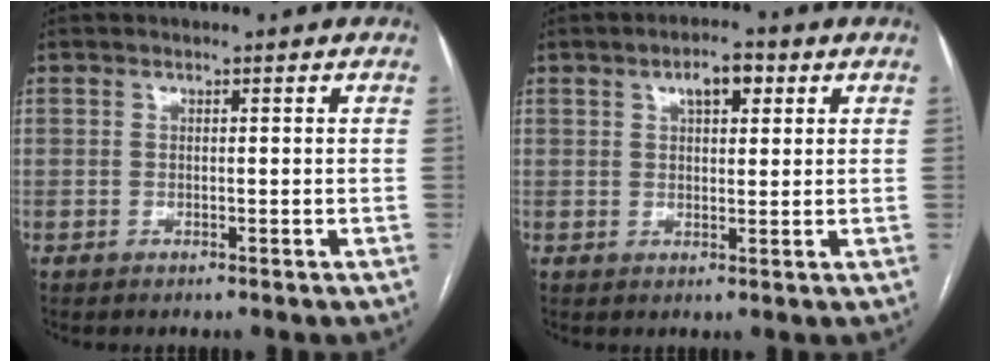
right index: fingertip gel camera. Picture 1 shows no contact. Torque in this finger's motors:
{"motor_torque": [0.12, 0.05, 0.09, 0.06]}